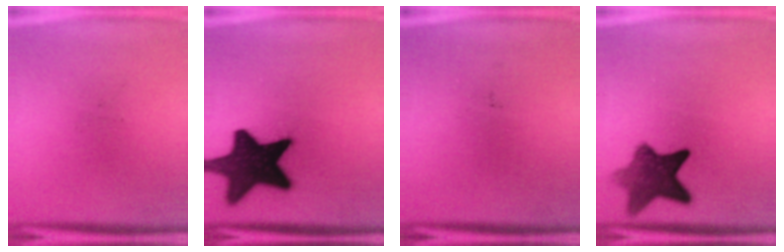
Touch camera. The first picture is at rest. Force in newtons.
{"total": 19.1}
{"total": 0.0}
{"total": 9.0}